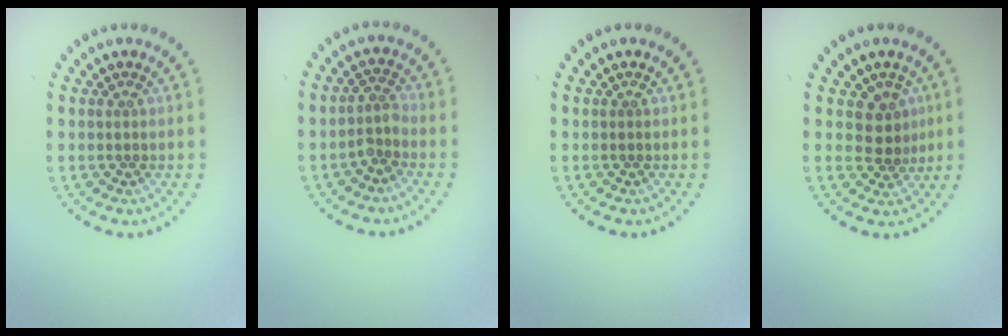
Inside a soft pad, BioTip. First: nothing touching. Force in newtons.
{"total": 1.7, "press": 1.2, "slide": 1.2}
{"total": 0.0}
{"total": 2.3, "press": 1.9, "slide": 1.3}